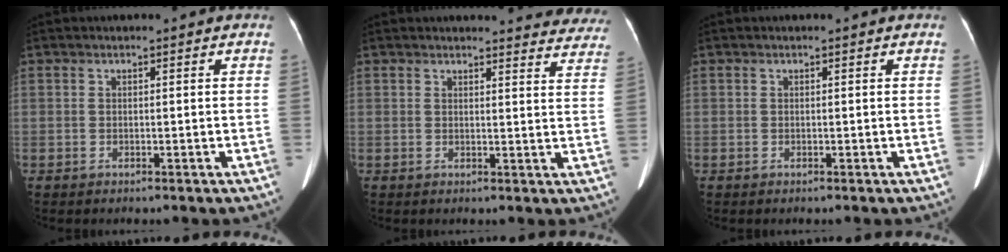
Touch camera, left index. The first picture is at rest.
{"total": 12.3, "force": [11.9, 2.3, 1.7], "torque": [0.019, -0.062, 0.096]}
{"total": 0.0}